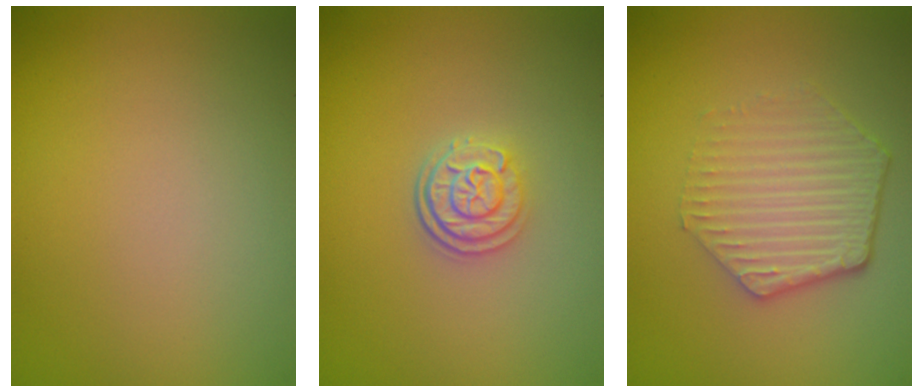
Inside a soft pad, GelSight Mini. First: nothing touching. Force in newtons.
{"total": 2.8, "press": 2.4, "slide": 1.4}
{"total": 4.3, "press": 3.3, "slide": 2.8}